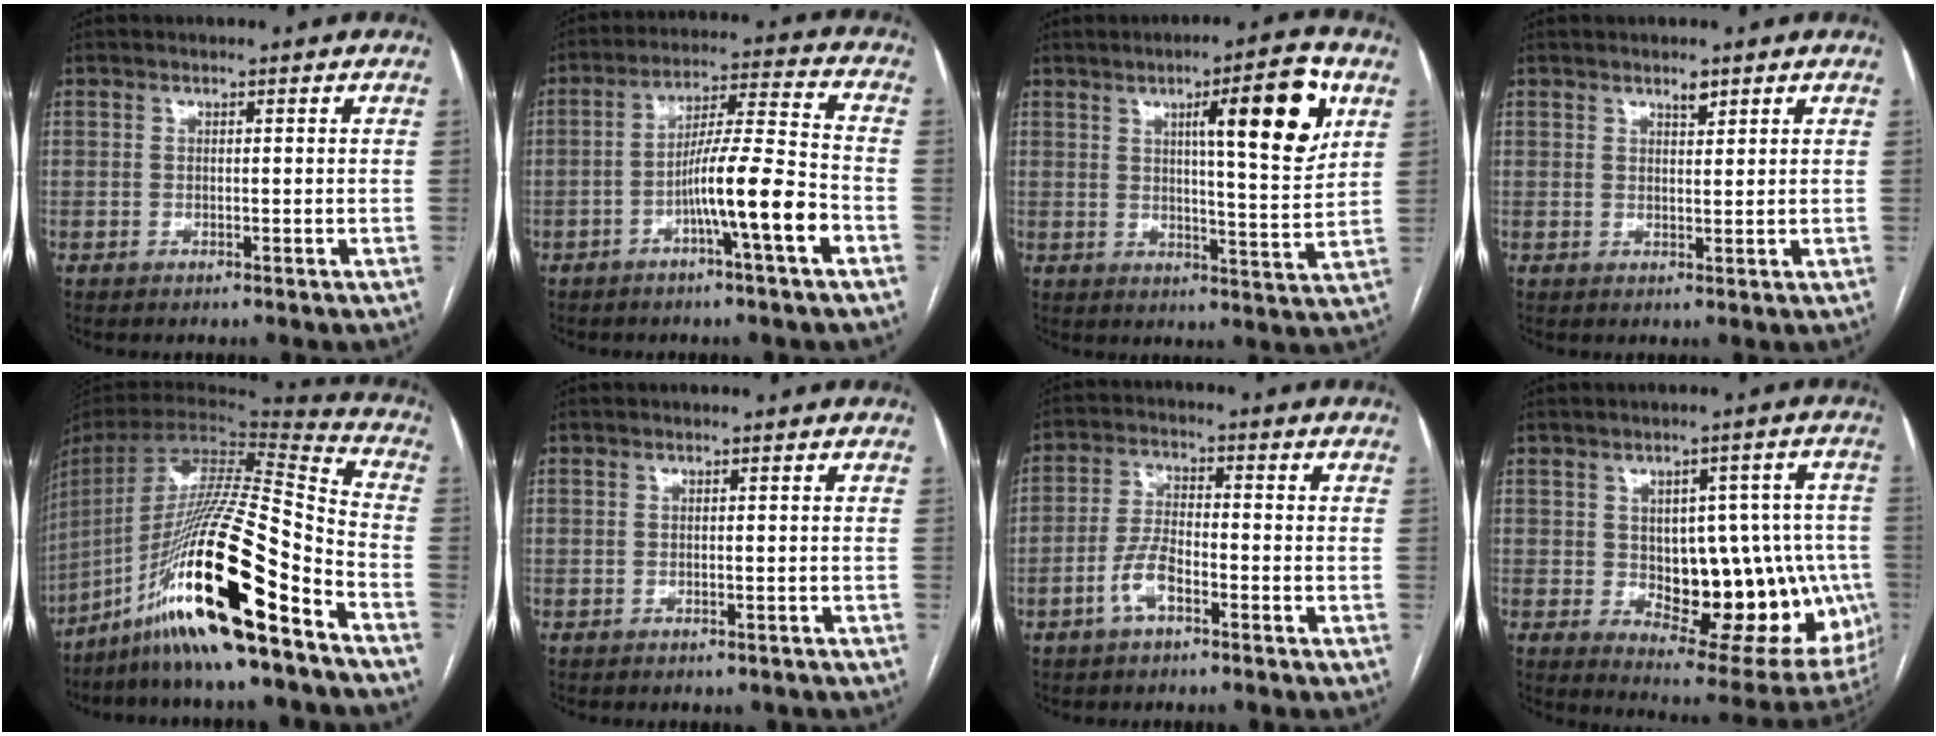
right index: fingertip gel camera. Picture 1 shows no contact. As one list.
[{"total": 11.0, "force": [-4.5, -0.4, 10.0], "torque": [-0.171, 0.010, -0.077]}, {"total": 12.7, "force": [5.2, 1.4, 11.5], "torque": [-0.160, 0.001, 0.070]}, {"total": 1.7, "force": [1.3, 0.5, 1.0], "torque": [-0.017, -0.001, 0.021]}, {"total": 25.8, "force": [-15.5, 1.5, 20.6], "torque": [-0.388, -0.026, -0.281]}, {"total": 1.1, "force": [-1.0, 0.4, 0.3], "torque": [-0.008, -0.002, -0.012]}, {"total": 5.6, "force": [-2.8, 2.1, 4.3], "torque": [-0.095, 0.009, -0.055]}, {"total": 19.3, "force": [-2.0, 9.6, 16.6], "torque": [-0.165, 0.023, 0.003]}]